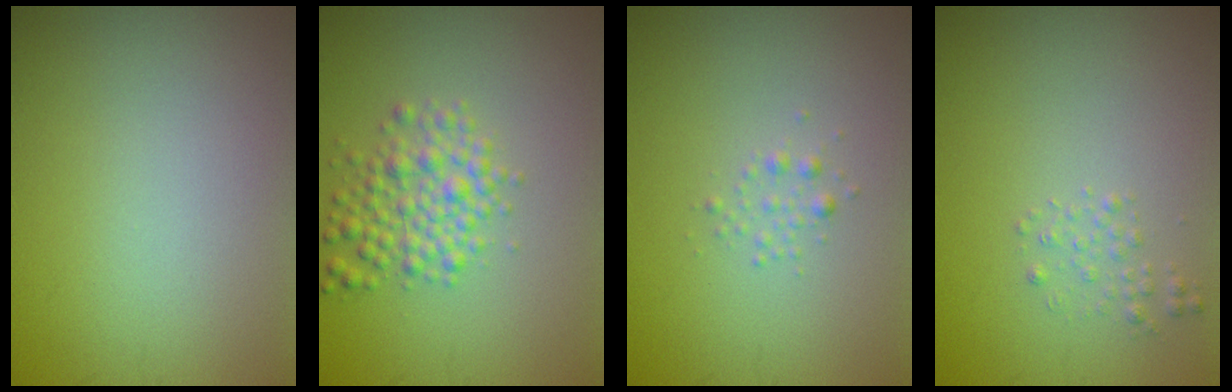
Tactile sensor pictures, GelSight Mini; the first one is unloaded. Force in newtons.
{"total": 3.5, "press": 3.5, "slide": 0.1}
{"total": 0.9, "press": 0.9, "slide": 0.0}
{"total": 1.0, "press": 1.0, "slide": 0.1}